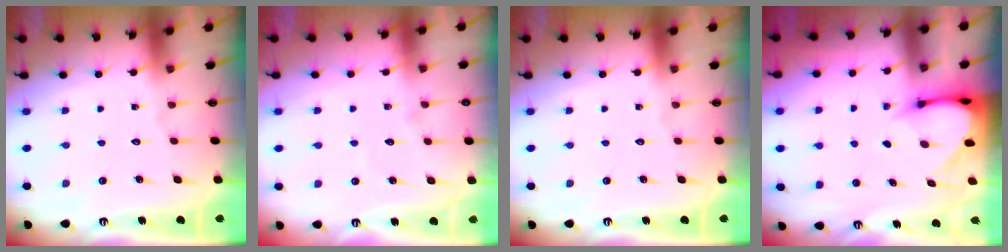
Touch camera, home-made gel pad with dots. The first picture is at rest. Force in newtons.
{"total": 4.3, "press": 4.3, "slide": 0.4}
{"total": 0.0}
{"total": 3.3, "press": 3.3, "slide": 0.2}